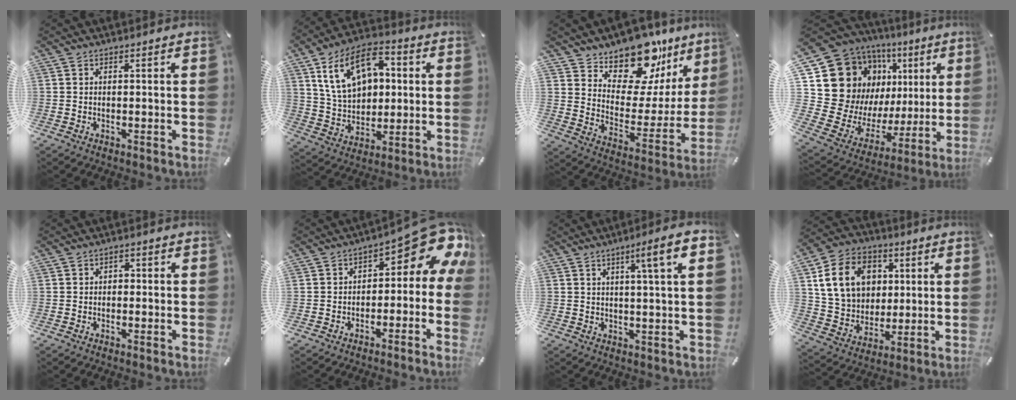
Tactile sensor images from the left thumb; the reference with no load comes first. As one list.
[{"total": 15.8, "force": [5.7, 11.1, 9.6], "torque": [-0.192, -0.002, 0.105]}, {"total": 16.2, "force": [13.7, 7.5, 4.4], "torque": [-0.062, -0.138, 0.236]}, {"total": 21.9, "force": [8.4, 17.2, 10.5], "torque": [-0.180, -0.076, 0.187]}, {"total": 1.2, "force": [-0.5, 0.9, 0.5], "torque": [-0.012, 0.007, -0.014]}, {"total": 10.9, "force": [4.5, 5.4, 8.4], "torque": [-0.104, -0.044, 0.072]}, {"total": 8.1, "force": [3.2, 0.6, 7.5], "torque": [-0.123, -0.004, 0.045]}, {"total": 15.7, "force": [3.6, 13.2, 7.7], "torque": [-0.148, 0.009, 0.075]}]